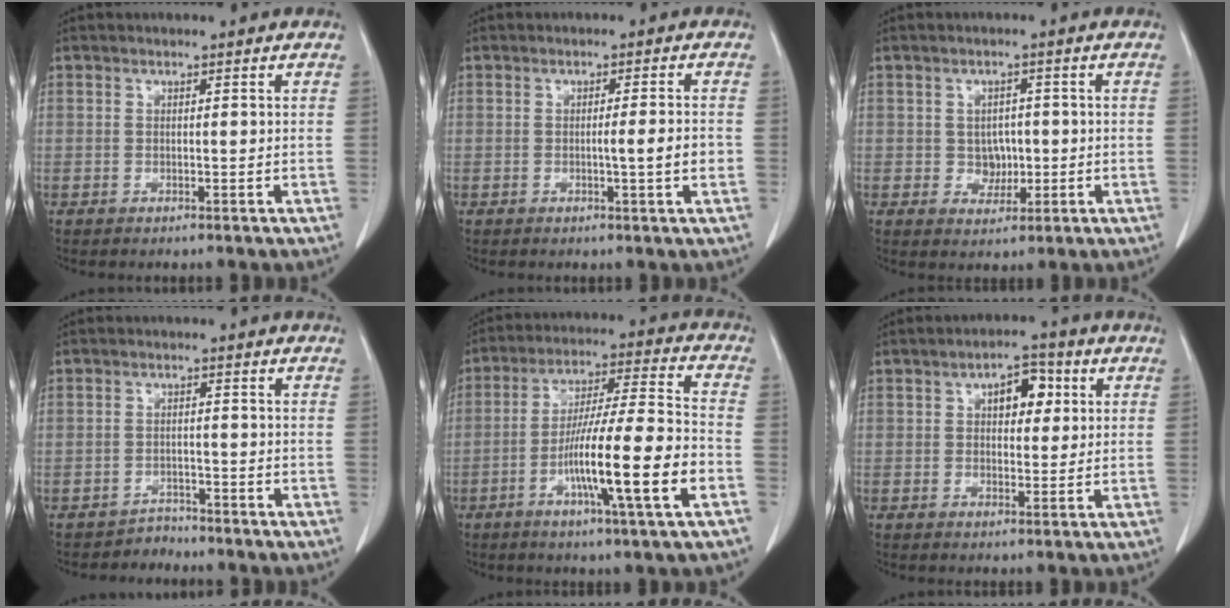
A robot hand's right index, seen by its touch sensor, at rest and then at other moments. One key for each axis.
{"total": 3.5, "fx": -0.7, "fy": -0.5, "fz": 3.4, "tx": -0.052, "ty": -0.003, "tz": -0.011}
{"total": 3.4, "fx": -0.2, "fy": 2.9, "fz": 1.8, "tx": -0.019, "ty": 0.005, "tz": 0.002}
{"total": 2.2, "fx": -1.9, "fy": 0.8, "fz": -0.9, "tx": 0.019, "ty": -0.001, "tz": -0.032}
{"total": 16.1, "fx": -5.6, "fy": -0.1, "fz": 15.1, "tx": -0.265, "ty": -0.006, "tz": -0.096}
{"total": 5.6, "fx": 1.7, "fy": 2.9, "fz": 4.5, "tx": -0.064, "ty": 0.017, "tz": 0.025}